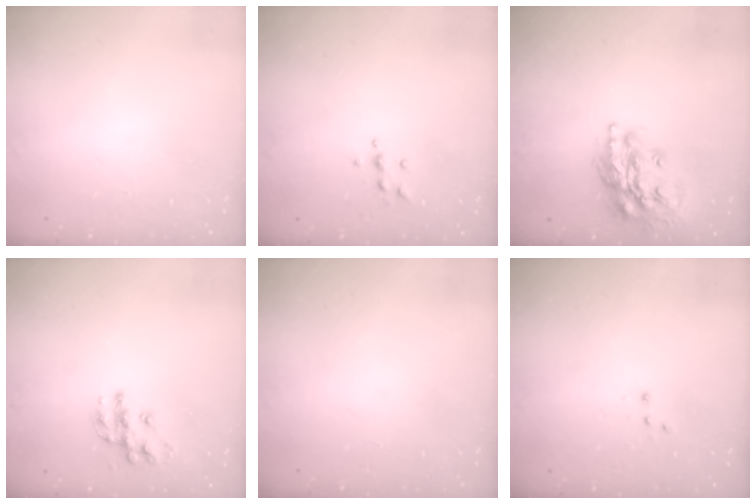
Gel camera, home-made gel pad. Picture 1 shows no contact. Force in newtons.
{"total": 5.7, "press": 5.7, "slide": 0.5}
{"total": 17.0, "press": 16.9, "slide": 2.3}
{"total": 10.7, "press": 10.7, "slide": 0.6}
{"total": 0.0}
{"total": 3.0, "press": 2.9, "slide": 0.7}